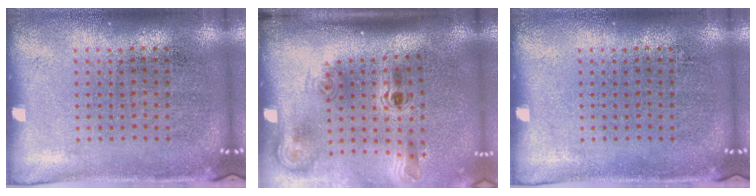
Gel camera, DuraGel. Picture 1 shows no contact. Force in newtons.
{"total": 2.3, "press": 1.5, "slide": 1.7}
{"total": 0.0}